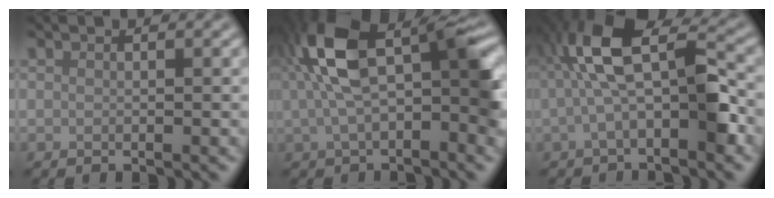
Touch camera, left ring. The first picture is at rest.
{"total": 10.5, "force": [1.2, 4.6, 9.3], "torque": [-0.175, 0.022, 0.012]}
{"total": 7.3, "force": [-0.7, 2.7, 6.7], "torque": [-0.125, 0.024, -0.018]}